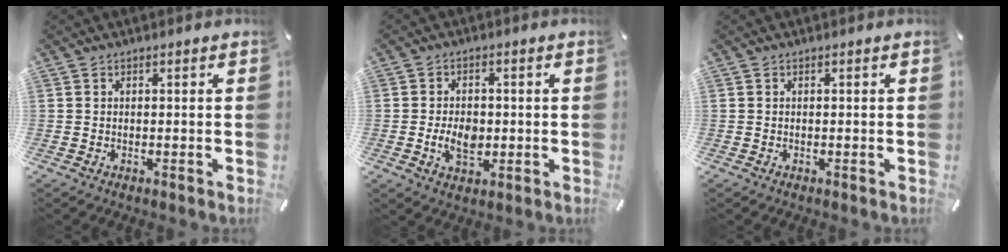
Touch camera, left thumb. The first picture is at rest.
{"total": 6.3, "force": [-0.9, 4.4, 4.5], "torque": [-0.090, -0.003, -0.018]}
{"total": 0.0}